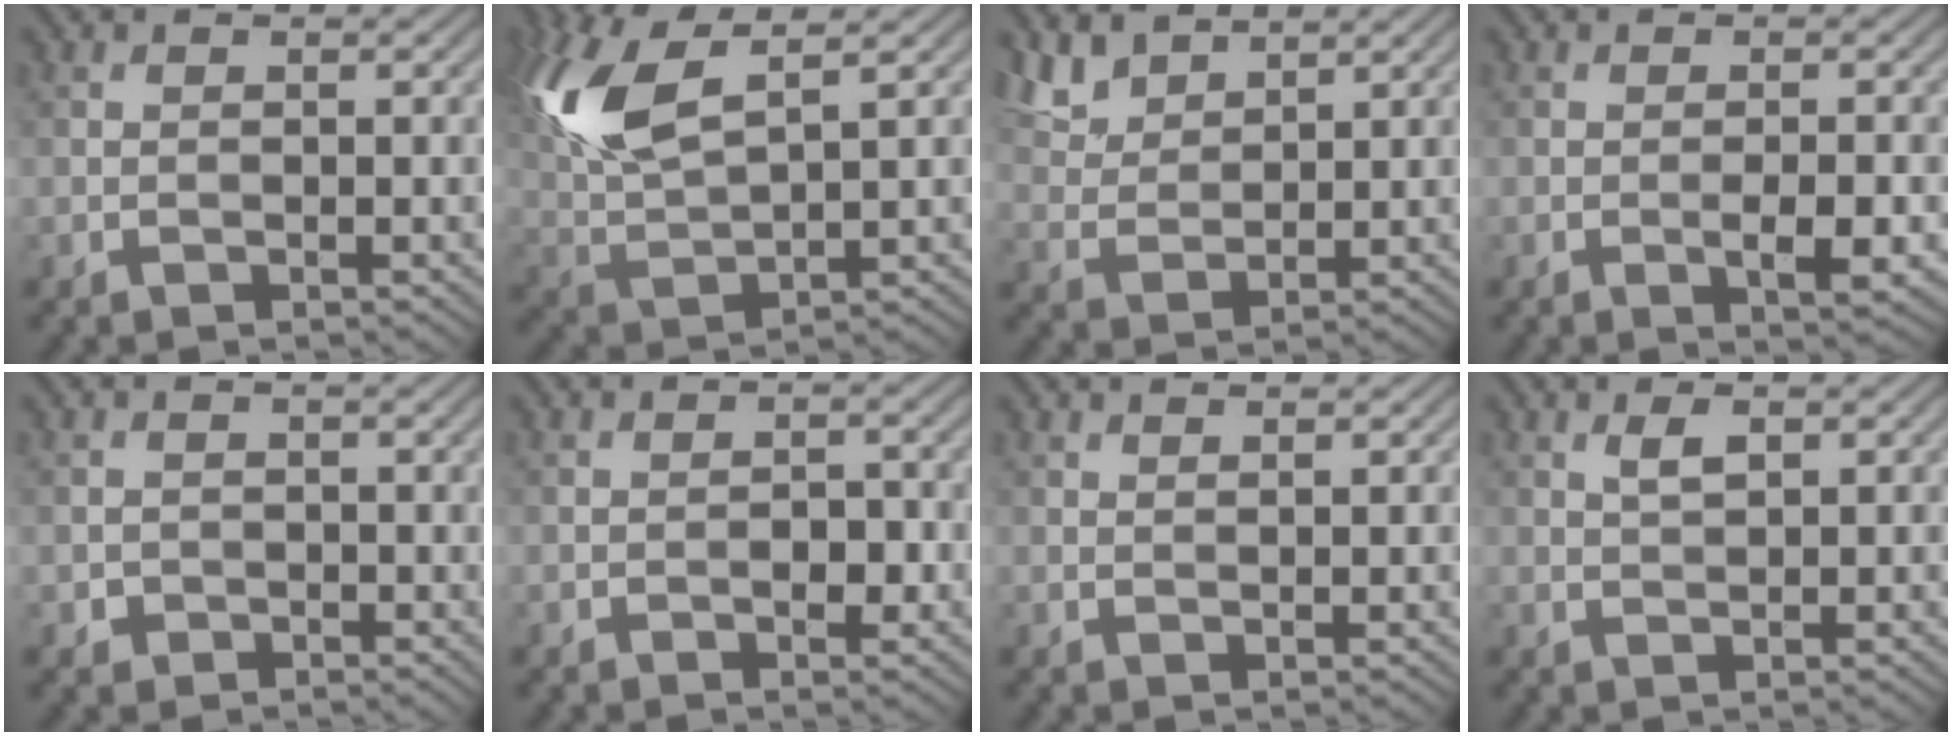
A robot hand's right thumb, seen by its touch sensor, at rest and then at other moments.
{"total": 11.3, "force": [5.1, 4.1, 9.1], "torque": [-0.232, 0.015, 0.104]}
{"total": 5.4, "force": [4.3, 2.1, 2.4], "torque": [-0.067, 0.006, 0.096]}
{"total": 3.4, "force": [-1.0, 0.7, 3.2], "torque": [-0.055, 0.001, -0.014]}
{"total": 1.4, "force": [-0.4, 1.3, 0.1], "torque": [0.001, -0.005, -0.011]}
{"total": 2.2, "force": [-0.7, 1.2, 1.7], "torque": [-0.025, 0.003, -0.012]}
{"total": 0.9, "force": [0.8, 0.0, 0.3], "torque": [-0.009, -0.001, 0.016]}
{"total": 1.9, "force": [1.0, 0.7, 1.5], "torque": [-0.034, 0.000, 0.022]}